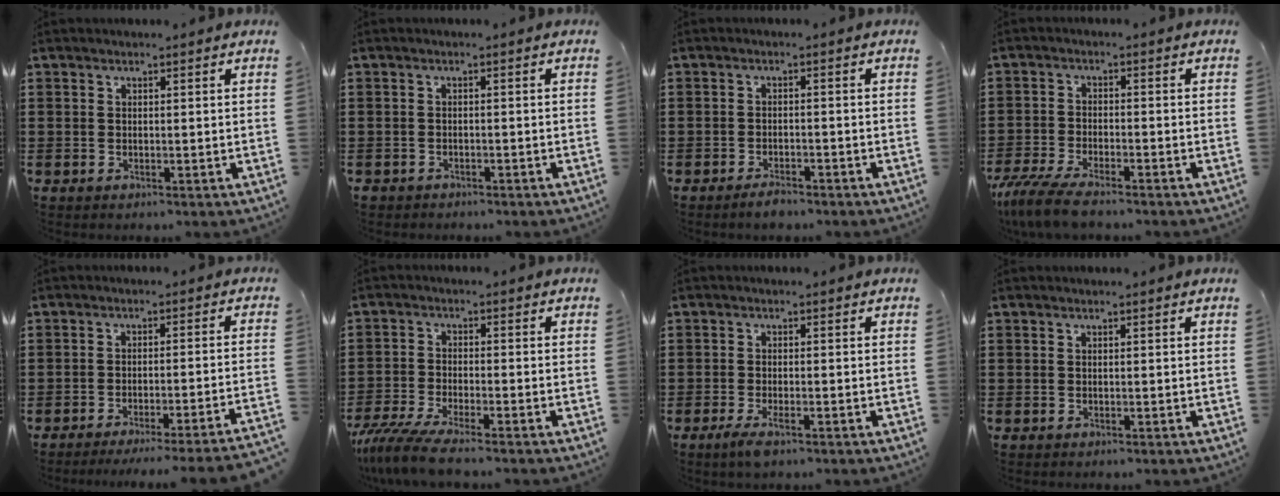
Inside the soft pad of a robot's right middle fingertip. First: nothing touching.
{"total": 1.3, "force": [-1.2, 0.5, -0.1], "torque": [-0.001, 0.003, -0.029]}
{"total": 2.2, "force": [-1.9, 0.6, 0.8], "torque": [-0.017, 0.003, -0.038]}
{"total": 5.7, "force": [-4.9, 0.8, 2.8], "torque": [-0.073, -0.011, -0.098]}
{"total": 3.7, "force": [-3.4, -0.6, 1.6], "torque": [-0.027, -0.009, -0.069]}
{"total": 6.0, "force": [-5.2, 0.3, 2.9], "torque": [-0.081, -0.021, -0.105]}
{"total": 2.4, "force": [-1.2, 0.4, 2.0], "torque": [-0.047, -0.007, -0.026]}
{"total": 0.0}